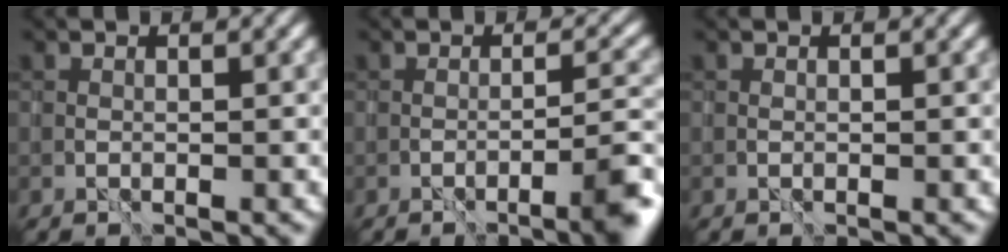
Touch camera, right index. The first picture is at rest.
{"total": 3.9, "force": [-2.1, 0.4, 3.3], "torque": [-0.043, 0.005, -0.034]}
{"total": 0.0}